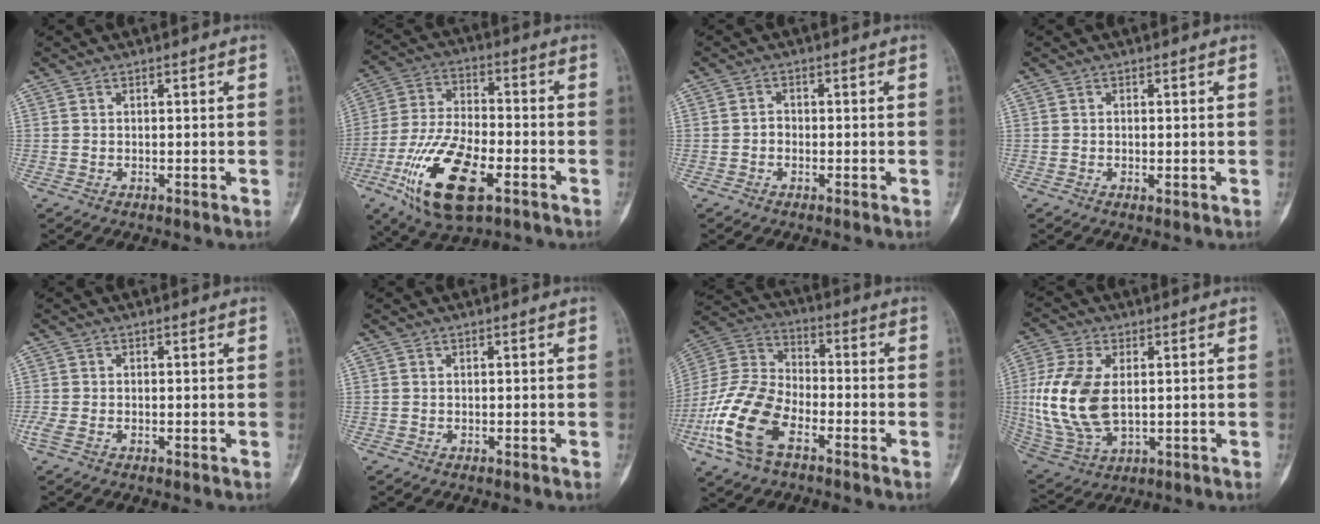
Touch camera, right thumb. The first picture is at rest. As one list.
[{"total": 18.3, "force": [-7.5, 8.1, 14.5], "torque": [-0.282, 0.017, -0.132]}, {"total": 1.4, "force": [-0.5, 1.2, 0.6], "torque": [0.000, 0.007, -0.011]}, {"total": 0.9, "force": [-0.1, 0.5, 0.8], "torque": [-0.014, -0.003, -0.002]}, {"total": 1.8, "force": [-0.6, 1.0, 1.4], "torque": [-0.045, 0.000, -0.014]}, {"total": 0.0}, {"total": 16.4, "force": [-7.2, 9.0, 11.6], "torque": [-0.247, 0.033, -0.147]}, {"total": 16.4, "force": [0.9, 9.6, 13.3], "torque": [-0.291, -0.008, 0.029]}]